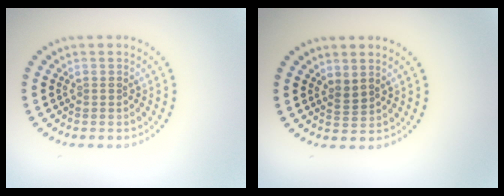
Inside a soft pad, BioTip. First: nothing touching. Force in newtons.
{"total": 1.2, "press": 1.0, "slide": 0.7}